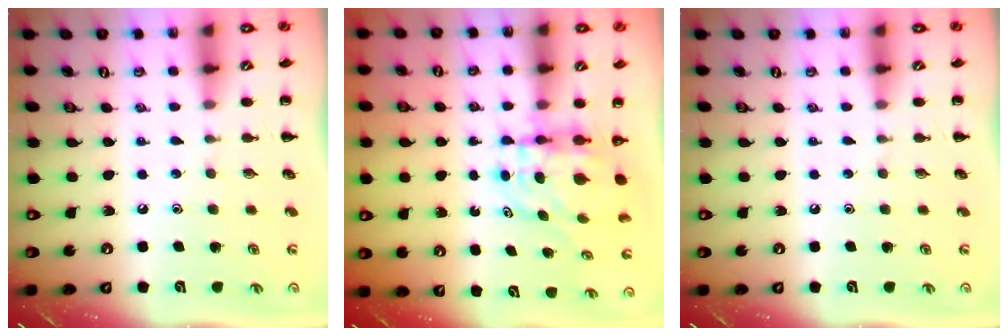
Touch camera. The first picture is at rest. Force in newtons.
{"total": 7.2, "press": 7.0, "slide": 1.5}
{"total": 0.0}